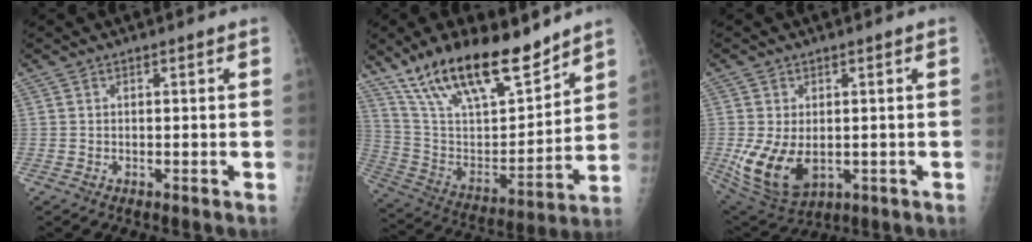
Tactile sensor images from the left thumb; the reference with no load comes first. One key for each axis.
{"total": 23.2, "fx": 17.1, "fy": 7.7, "fz": 13.6, "tx": -0.205, "ty": -0.067, "tz": 0.310}
{"total": 10.9, "fx": -1.6, "fy": 7.1, "fz": 8.2, "tx": -0.149, "ty": -0.014, "tz": -0.007}